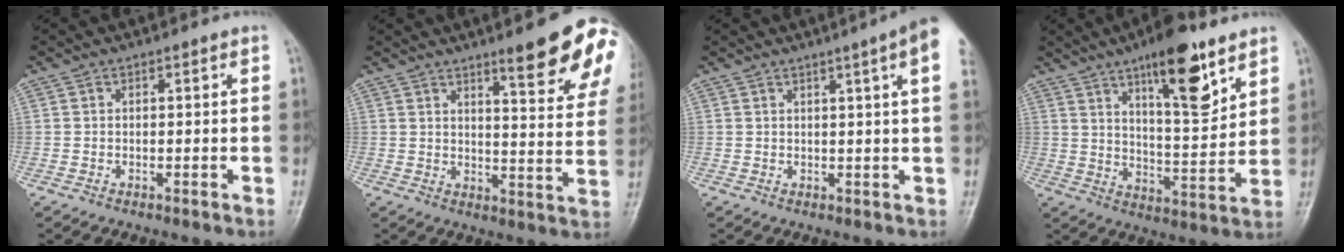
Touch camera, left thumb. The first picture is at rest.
{"total": 14.2, "force": [8.6, 2.4, 10.9], "torque": [-0.108, -0.050, 0.110]}
{"total": 7.8, "force": [3.9, -0.2, 6.7], "torque": [-0.081, 0.001, 0.037]}
{"total": 15.1, "force": [8.9, 4.7, 11.2], "torque": [-0.143, -0.049, 0.142]}